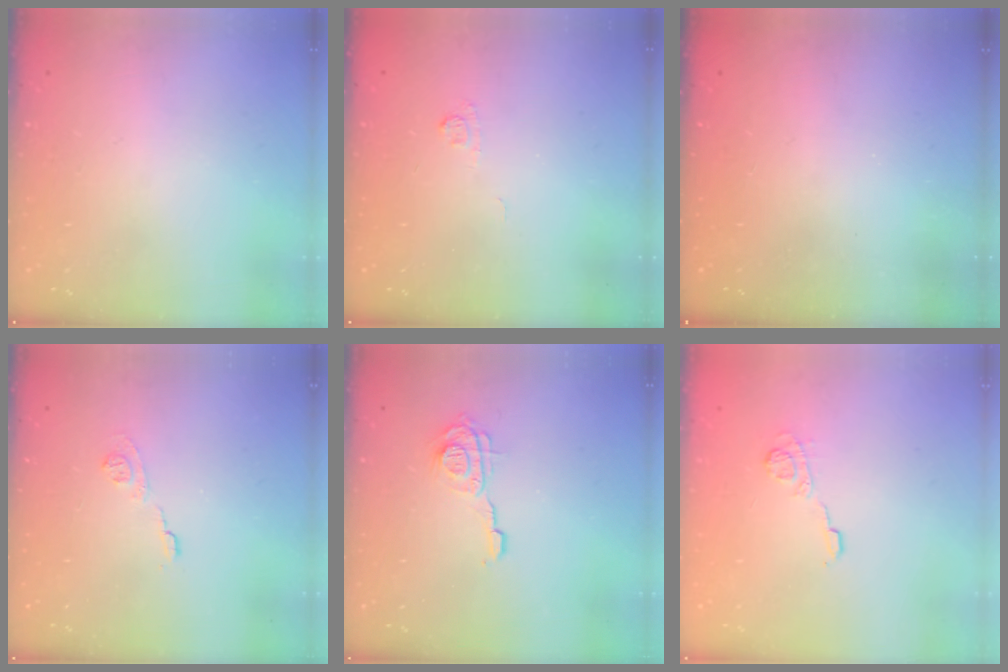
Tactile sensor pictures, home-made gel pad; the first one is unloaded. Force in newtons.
{"total": 3.4, "press": 3.2, "slide": 1.0}
{"total": 2.3, "press": 2.2, "slide": 0.8}
{"total": 5.8, "press": 5.8, "slide": 0.7}
{"total": 9.0, "press": 9.0, "slide": 0.6}
{"total": 4.9, "press": 4.8, "slide": 0.7}